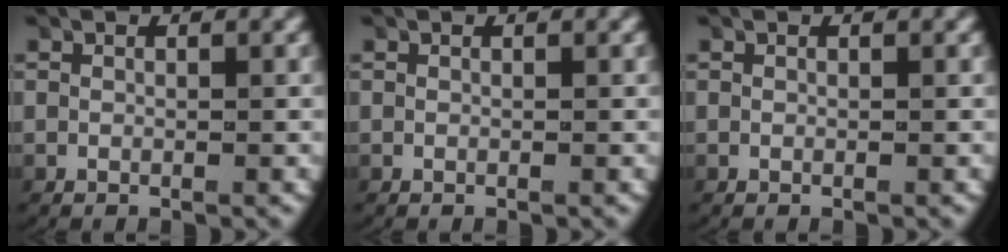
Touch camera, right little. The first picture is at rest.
{"total": 0.0}
{"total": 0.0}